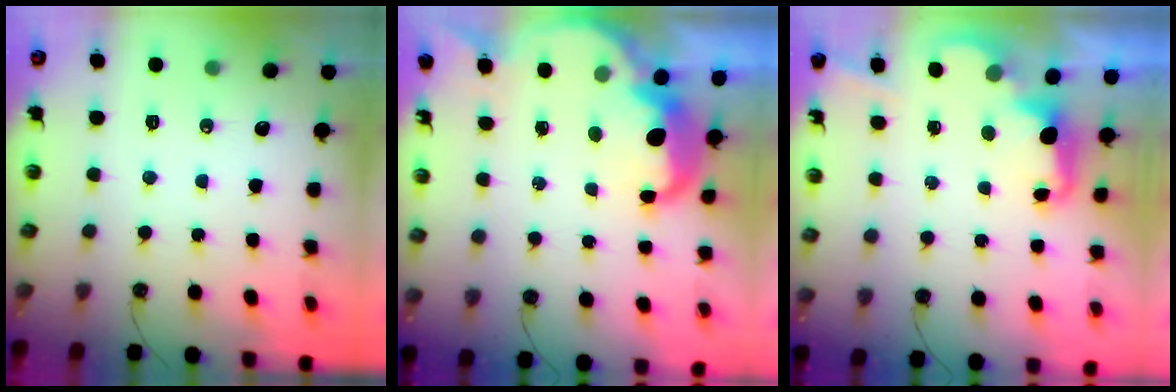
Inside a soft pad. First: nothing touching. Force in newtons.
{"total": 7.6, "press": 7.6, "slide": 0.4}
{"total": 2.4, "press": 2.4, "slide": 0.5}